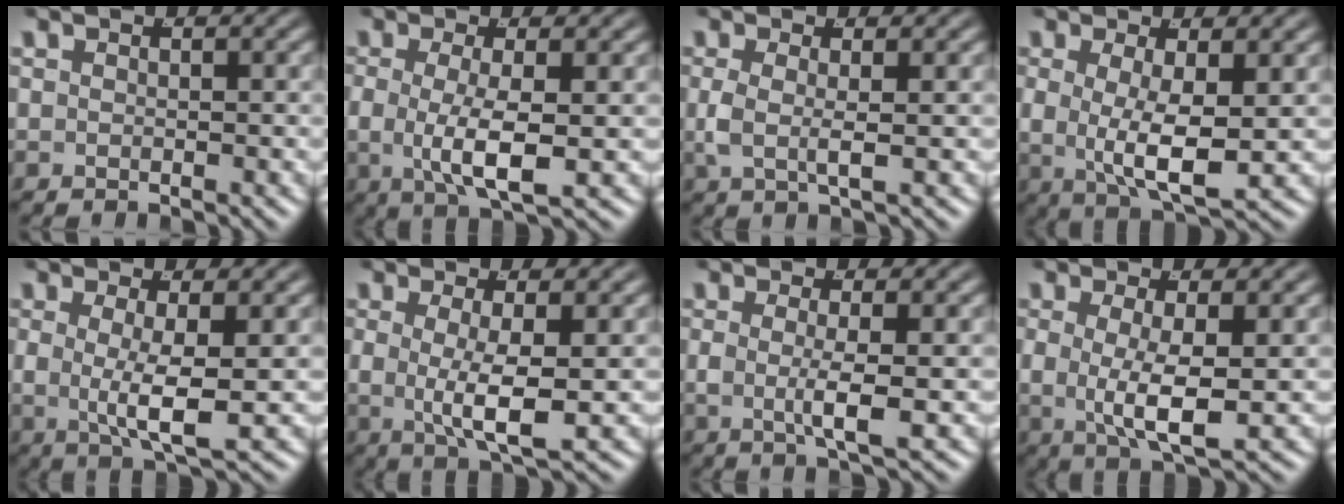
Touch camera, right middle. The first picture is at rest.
{"total": 5.2, "force": [-0.4, 2.2, 4.7], "torque": [-0.104, -0.020, 0.002]}
{"total": 2.3, "force": [0.1, 0.7, 2.2], "torque": [-0.059, -0.013, 0.012]}
{"total": 6.8, "force": [0.0, 3.4, 5.9], "torque": [-0.108, -0.017, 0.009]}
{"total": 5.4, "force": [0.2, 1.9, 5.0], "torque": [-0.094, -0.014, 0.008]}
{"total": 5.7, "force": [0.0, 2.1, 5.3], "torque": [-0.099, -0.015, 0.006]}
{"total": 3.2, "force": [-0.1, 0.8, 3.1], "torque": [-0.065, -0.013, 0.004]}
{"total": 5.9, "force": [-0.1, 2.6, 5.3], "torque": [-0.105, -0.016, 0.006]}